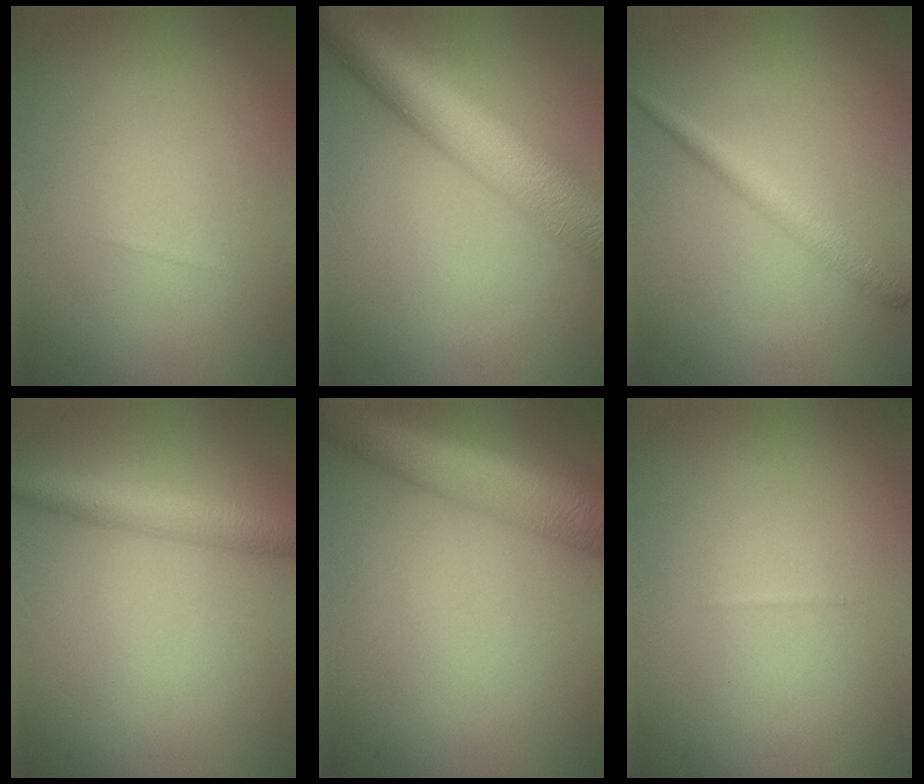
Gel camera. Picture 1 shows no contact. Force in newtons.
{"total": 10.1, "press": 10.1, "slide": 0.3}
{"total": 2.4, "press": 2.4, "slide": 0.1}
{"total": 4.0, "press": 4.0, "slide": 0.1}
{"total": 7.9, "press": 7.9, "slide": 0.4}
{"total": 0.0}